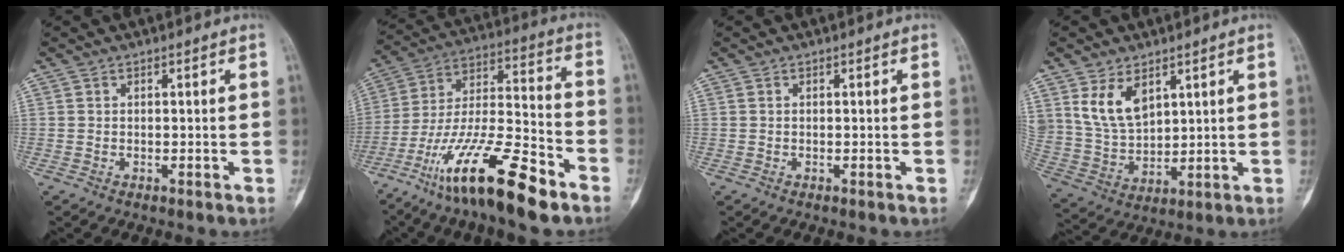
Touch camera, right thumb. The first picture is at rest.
{"total": 21.8, "force": [-13.3, 5.1, 16.5], "torque": [-0.330, 0.059, -0.238]}
{"total": 0.0}
{"total": 9.7, "force": [4.9, 5.9, 6.1], "torque": [-0.100, -0.022, 0.113]}